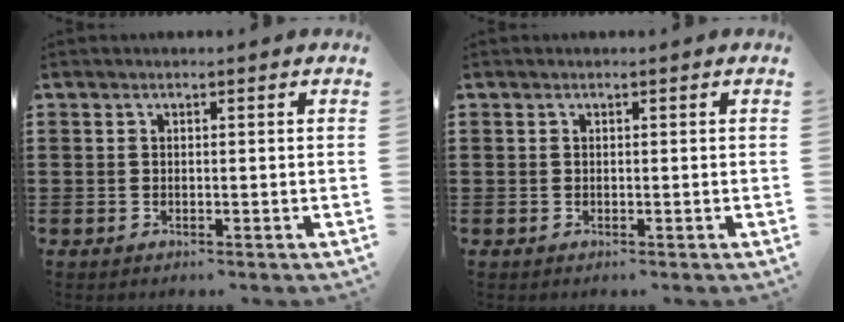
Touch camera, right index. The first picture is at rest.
{"total": 0.0}